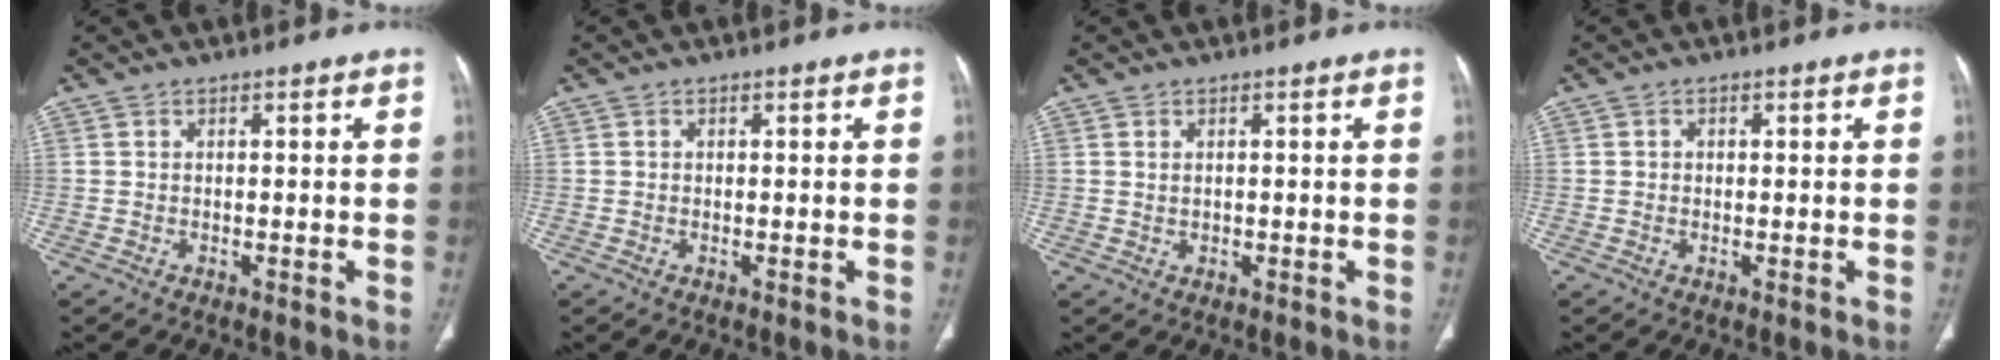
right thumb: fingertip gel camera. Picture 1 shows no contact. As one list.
[{"total": 0.0}, {"total": 0.8, "force": [0.3, 0.5, 0.5], "torque": [-0.009, -0.001, 0.008]}, {"total": 0.7, "force": [0.1, 0.7, 0.3], "torque": [0.001, 0.002, 0.000]}]